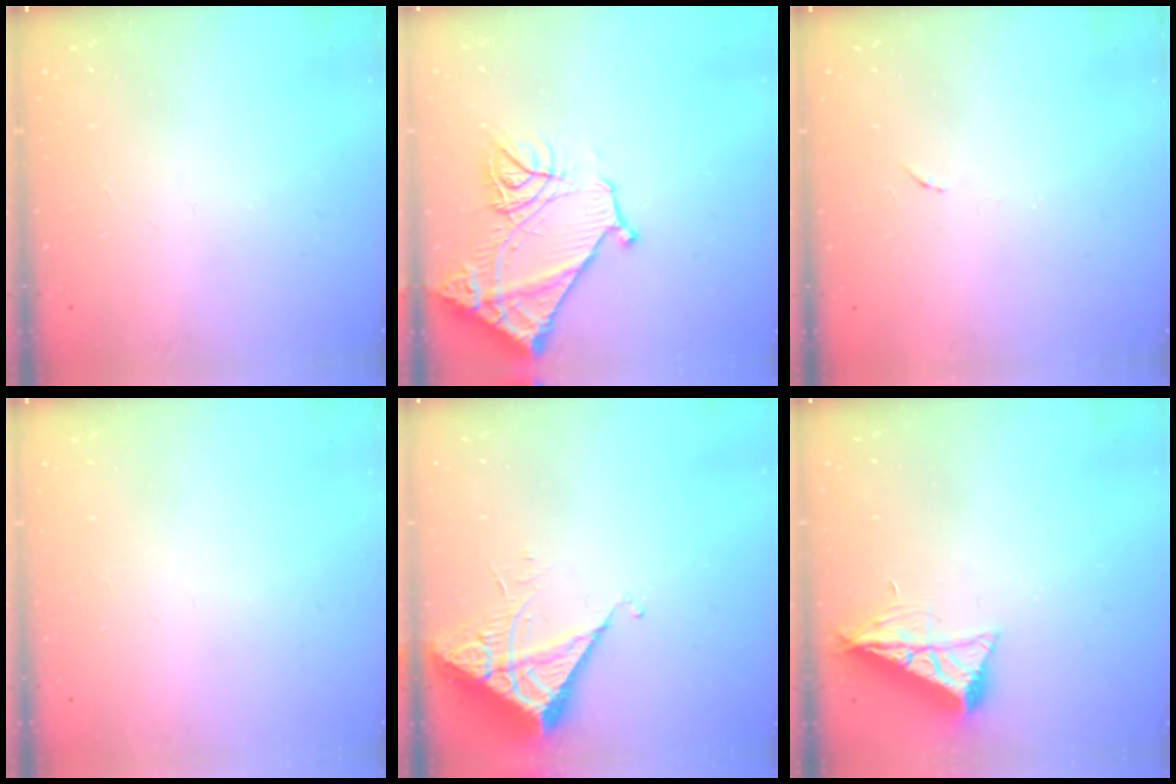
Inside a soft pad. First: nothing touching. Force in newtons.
{"total": 15.8, "press": 15.7, "slide": 1.5}
{"total": 4.2, "press": 4.2, "slide": 0.3}
{"total": 0.0}
{"total": 6.3, "press": 6.3, "slide": 0.2}
{"total": 7.7, "press": 7.6, "slide": 0.8}